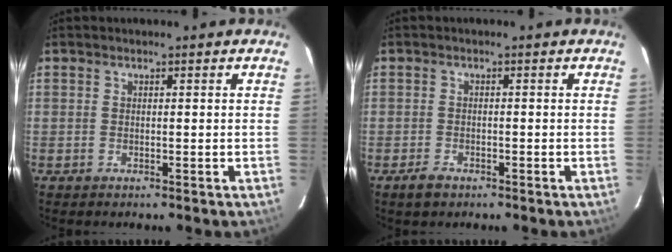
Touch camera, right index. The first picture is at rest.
{"total": 2.6, "force": [-1.8, 1.6, 1.1], "torque": [-0.024, -0.001, -0.030]}